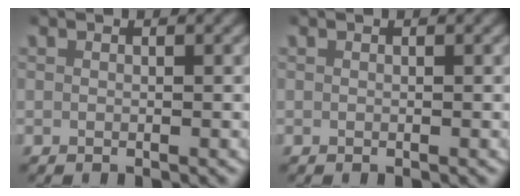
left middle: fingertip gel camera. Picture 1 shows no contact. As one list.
[{"total": 0.0}]